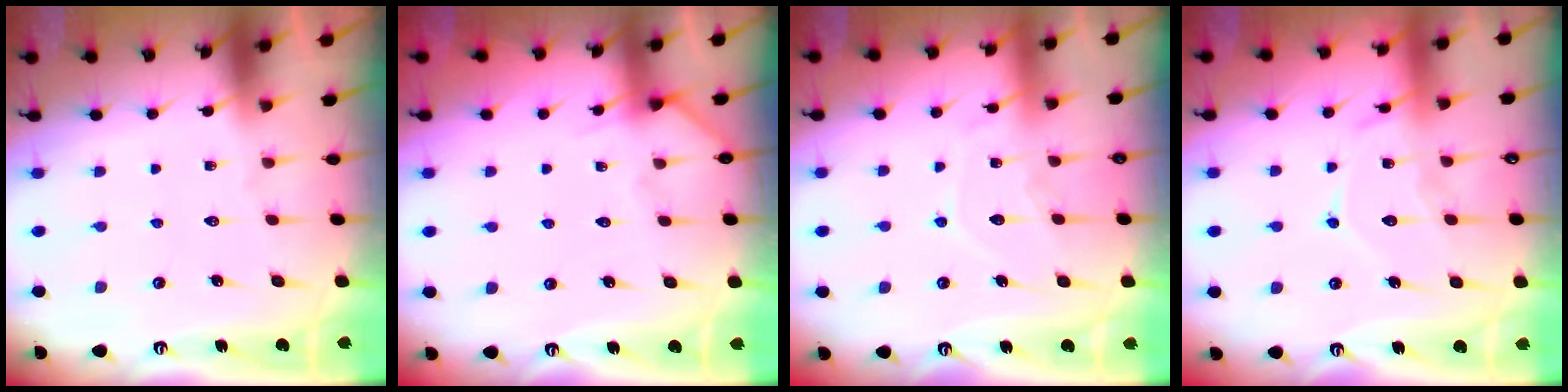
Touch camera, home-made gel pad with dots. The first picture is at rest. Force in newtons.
{"total": 2.8, "press": 2.8, "slide": 0.2}
{"total": 8.5, "press": 8.5, "slide": 0.9}
{"total": 11.0, "press": 11.0, "slide": 0.9}